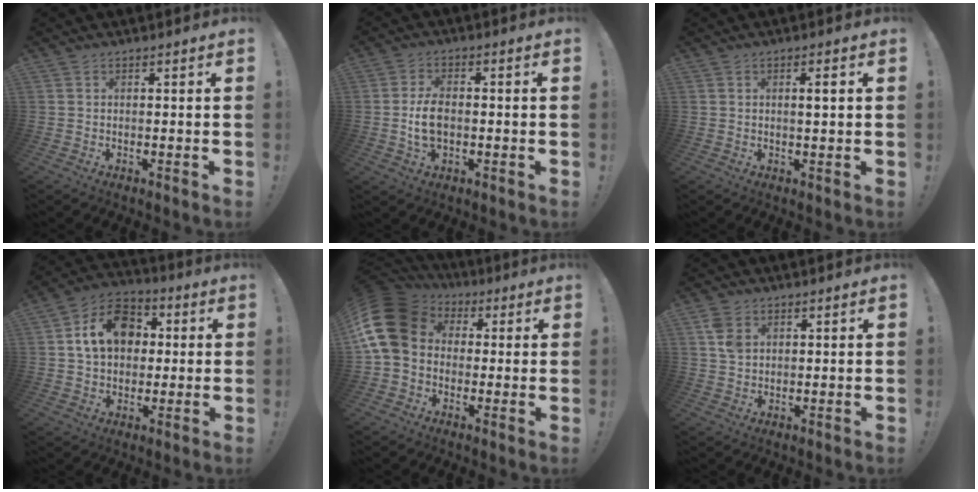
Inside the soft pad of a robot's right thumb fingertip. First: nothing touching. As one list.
[{"total": 7.0, "force": [-0.9, 4.2, 5.5], "torque": [-0.096, 0.002, -0.017]}, {"total": 2.5, "force": [0.5, 0.2, 2.4], "torque": [-0.040, -0.001, 0.004]}, {"total": 15.0, "force": [3.5, 11.7, 8.7], "torque": [-0.124, 0.006, 0.072]}, {"total": 16.1, "force": [2.6, 12.5, 9.9], "torque": [-0.181, 0.003, 0.050]}, {"total": 4.9, "force": [1.9, 3.3, 3.0], "torque": [-0.043, -0.001, 0.036]}]